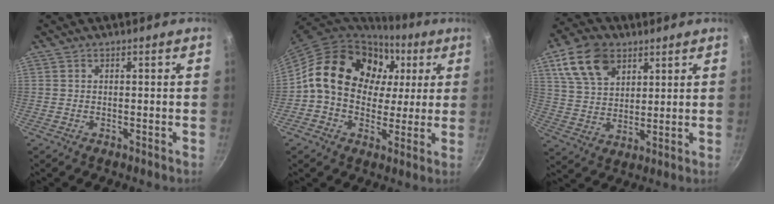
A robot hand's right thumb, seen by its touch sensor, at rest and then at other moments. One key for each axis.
{"total": 20.5, "fx": 5.0, "fy": 15.7, "fz": 12.1, "tx": -0.181, "ty": 0.019, "tz": 0.076}
{"total": 13.2, "fx": 6.6, "fy": 8.5, "fz": 7.7, "tx": -0.122, "ty": -0.008, "tz": 0.126}